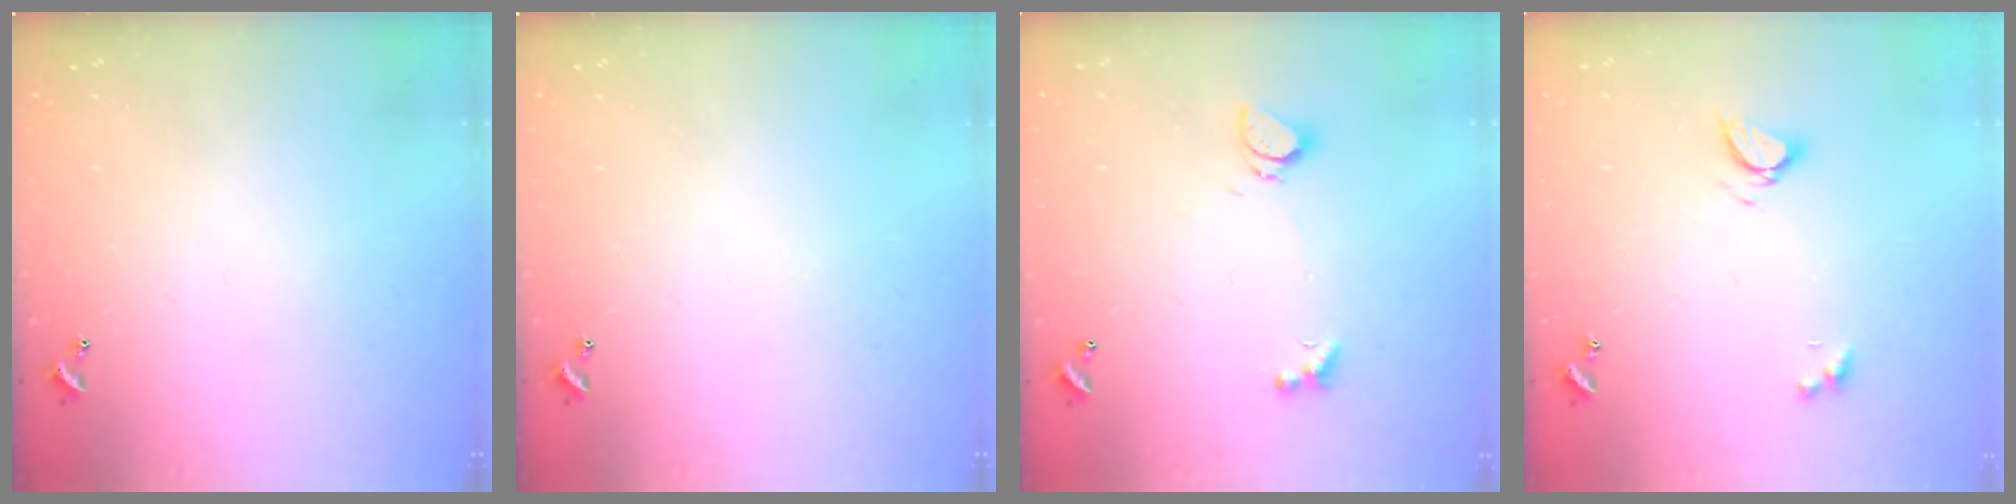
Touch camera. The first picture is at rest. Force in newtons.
{"total": 0.0}
{"total": 2.1, "press": 2.0, "slide": 0.7}
{"total": 5.1, "press": 5.1, "slide": 0.5}